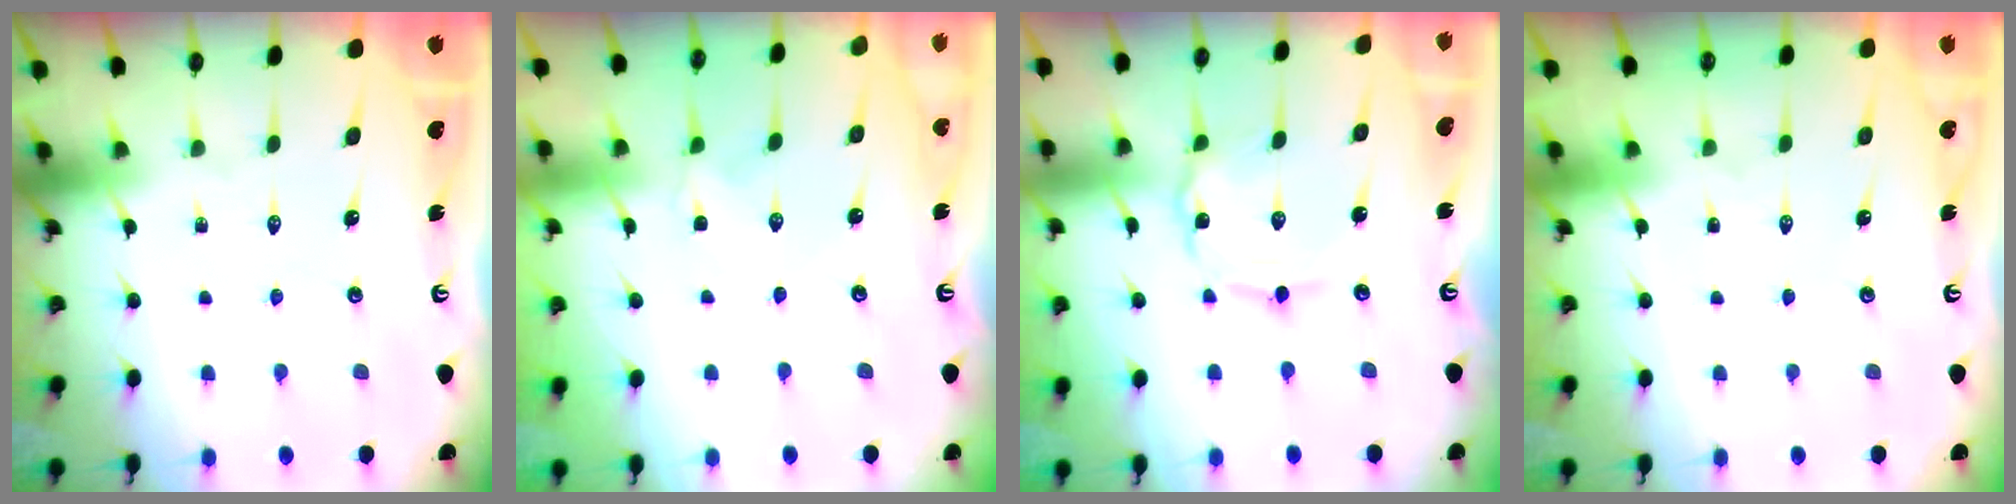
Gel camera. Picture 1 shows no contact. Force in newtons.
{"total": 1.6, "press": 1.6, "slide": 0.3}
{"total": 0.8, "press": 0.8, "slide": 0.2}
{"total": 1.6, "press": 1.6, "slide": 0.1}